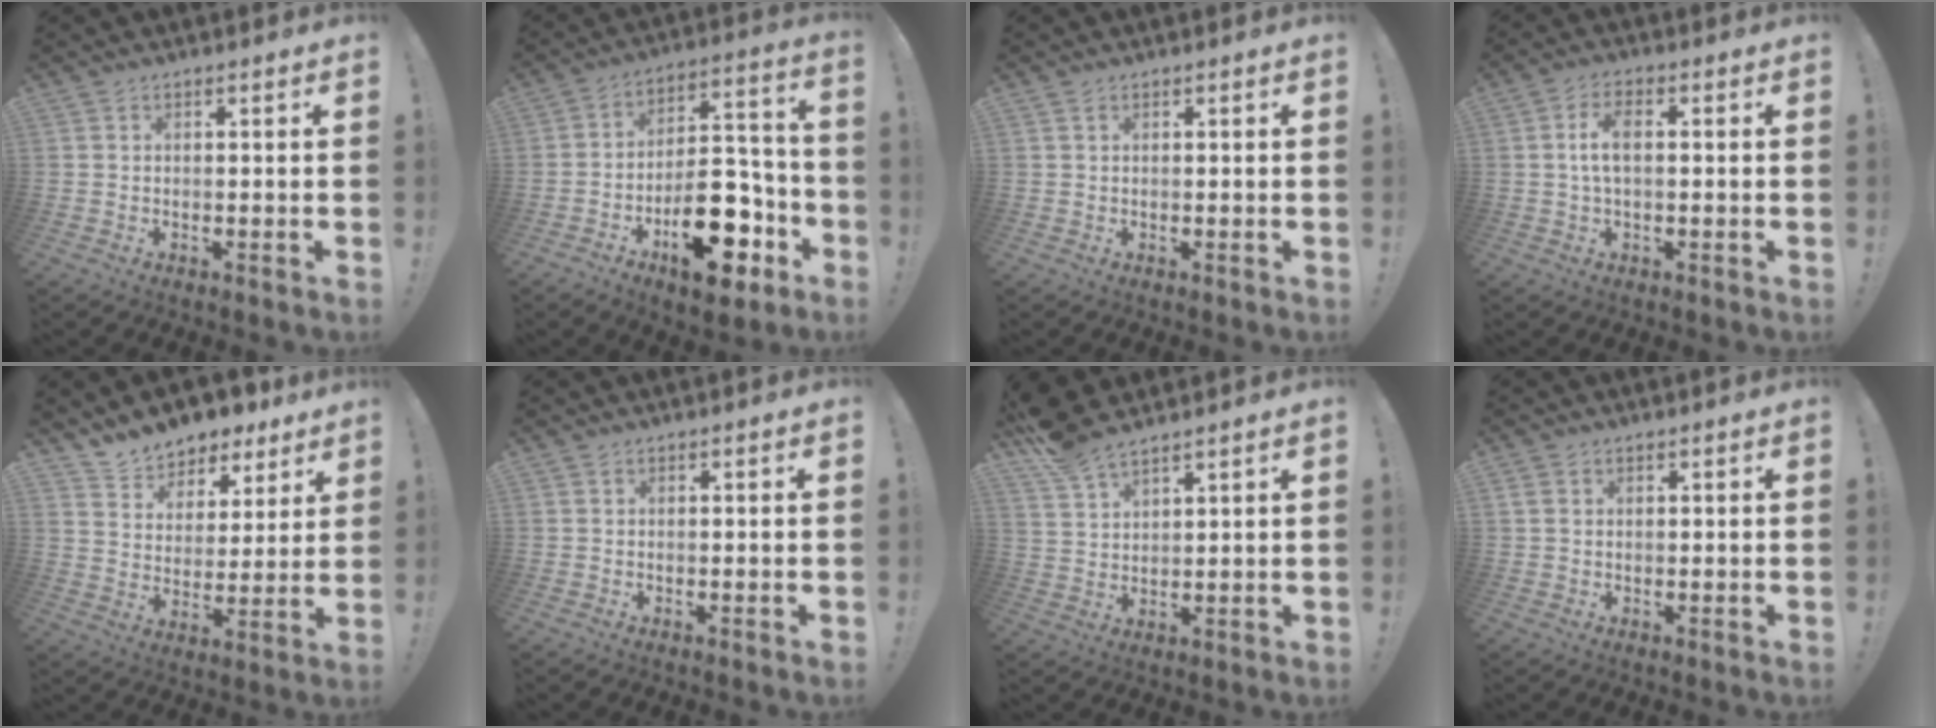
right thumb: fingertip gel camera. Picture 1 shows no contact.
{"total": 20.7, "force": [-9.9, 10.6, 14.8], "torque": [-0.205, 0.078, -0.145]}
{"total": 0.9, "force": [0.6, 0.4, 0.5], "torque": [-0.003, -0.003, 0.010]}
{"total": 5.9, "force": [0.4, 2.7, 5.2], "torque": [-0.103, 0.010, 0.007]}
{"total": 9.4, "force": [8.4, 4.3, 0.7], "torque": [-0.021, -0.075, 0.159]}
{"total": 0.0}
{"total": 8.0, "force": [6.8, 2.2, 3.4], "torque": [-0.075, -0.037, 0.133]}
{"total": 1.8, "force": [0.8, 1.3, 1.0], "torque": [-0.017, 0.002, 0.015]}